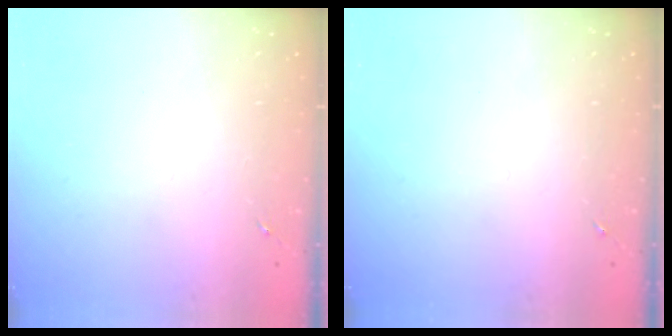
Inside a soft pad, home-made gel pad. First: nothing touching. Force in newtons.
{"total": 0.0}